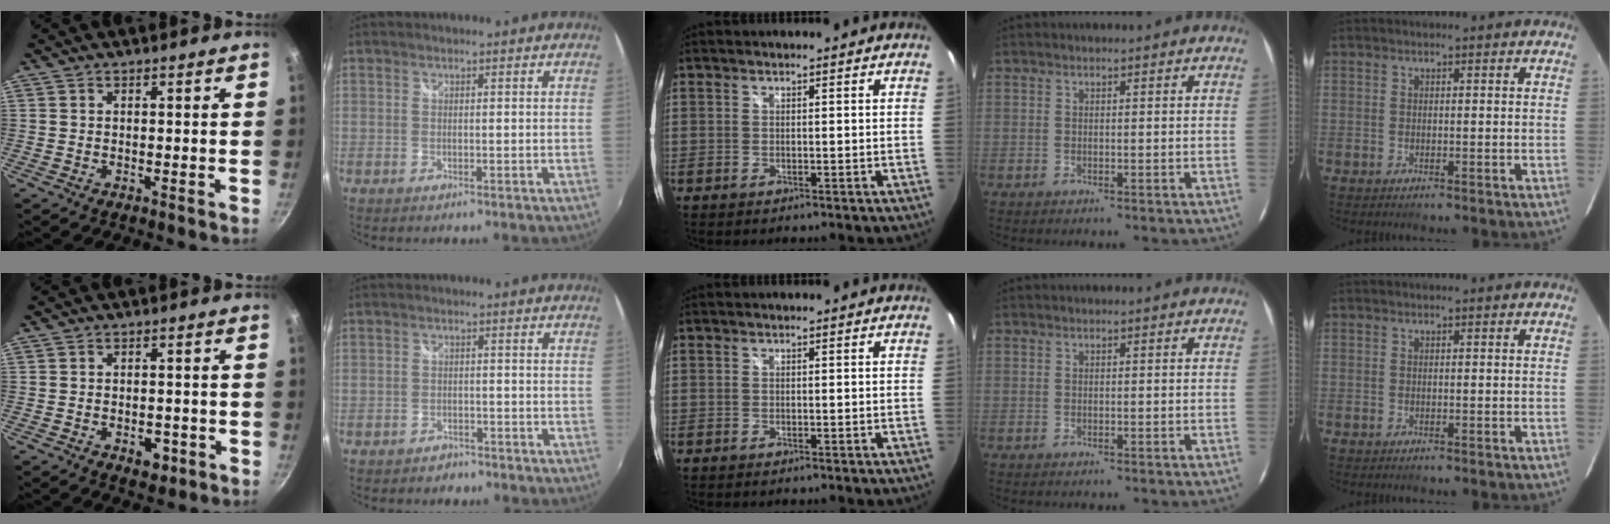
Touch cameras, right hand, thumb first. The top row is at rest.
{"thumb": {"total": 4.1, "force": [-1.7, 2.5, 2.7], "torque": [-0.024, 0.011, -0.017]}, "index": {"total": 3.2, "force": [-2.6, 1.7, 0.2], "torque": [-0.013, 0.001, -0.043]}}